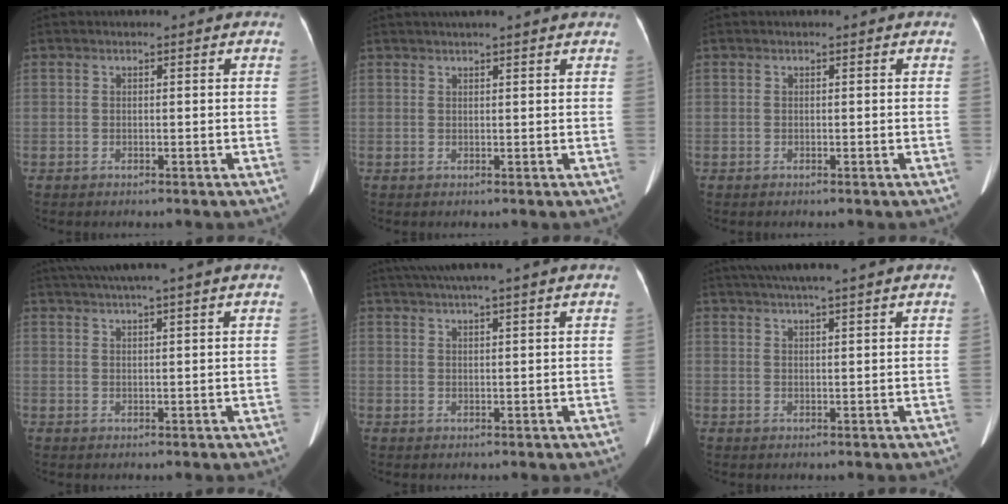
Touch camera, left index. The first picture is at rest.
{"total": 6.5, "force": [5.7, 0.0, 3.2], "torque": [-0.045, 0.034, 0.070]}
{"total": 0.0}
{"total": 10.1, "force": [8.5, -1.4, 5.2], "torque": [-0.085, 0.029, 0.113]}
{"total": 11.4, "force": [9.7, -1.0, 5.9], "torque": [-0.098, 0.031, 0.127]}
{"total": 12.0, "force": [10.2, -0.4, 6.3], "torque": [-0.103, 0.034, 0.132]}